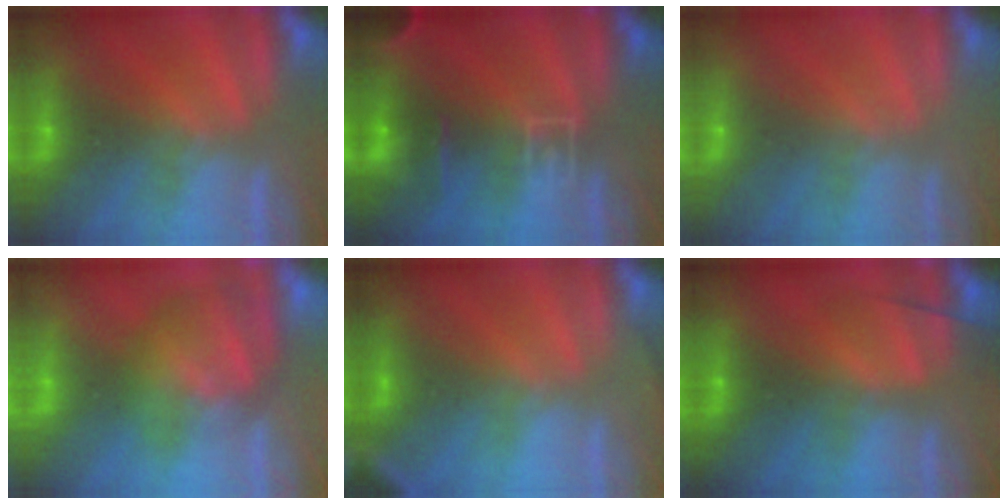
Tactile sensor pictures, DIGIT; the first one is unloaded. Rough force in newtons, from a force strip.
{"total": 7.3}
{"total": 4.8}
{"total": 3.6}
{"total": 2.7}
{"total": 2.9}